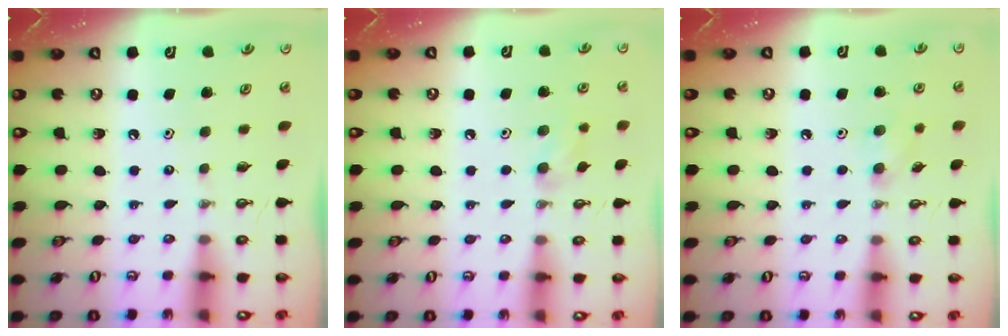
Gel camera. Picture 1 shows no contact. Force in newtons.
{"total": 8.0, "press": 7.8, "slide": 1.7}
{"total": 6.0, "press": 5.8, "slide": 1.4}